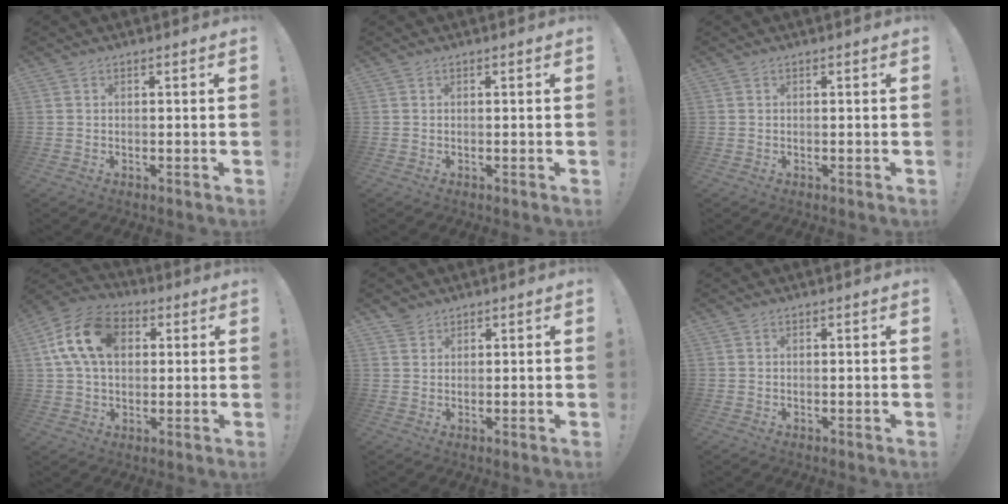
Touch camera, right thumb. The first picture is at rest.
{"total": 0.0}
{"total": 0.0}
{"total": 16.2, "force": [4.1, 11.2, 11.0], "torque": [-0.187, 0.007, 0.079]}
{"total": 2.7, "force": [2.3, 1.5, 0.1], "torque": [0.009, -0.012, 0.042]}
{"total": 0.0}